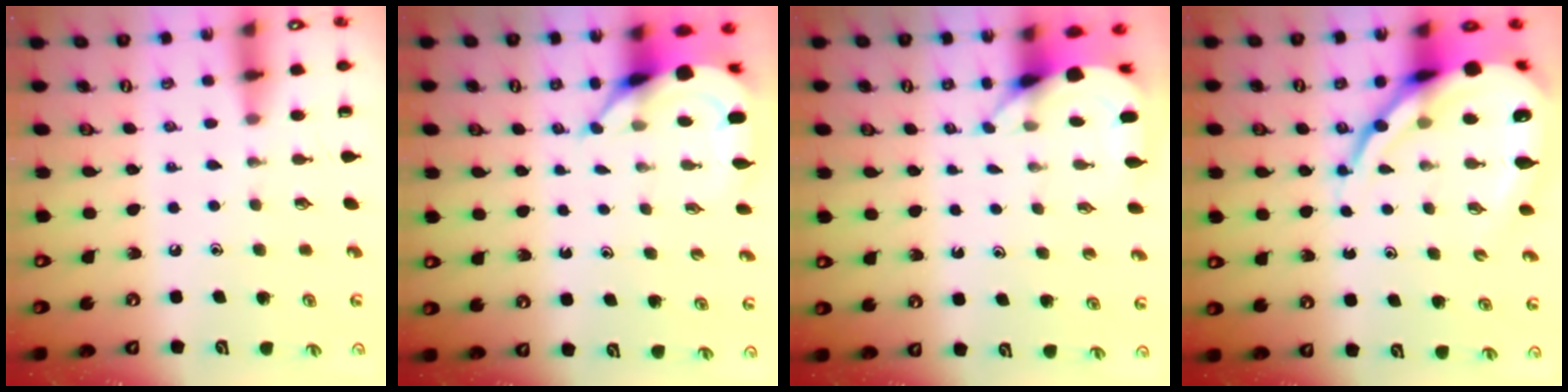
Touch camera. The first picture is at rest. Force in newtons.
{"total": 5.0, "press": 5.0, "slide": 0.3}
{"total": 4.0, "press": 4.0, "slide": 0.3}
{"total": 14.7, "press": 14.6, "slide": 1.7}